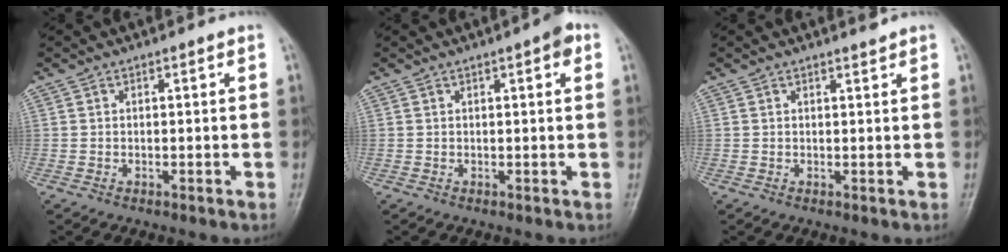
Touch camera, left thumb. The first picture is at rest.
{"total": 2.5, "force": [1.0, 0.6, 2.2], "torque": [-0.022, 0.002, 0.011]}
{"total": 1.0, "force": [1.0, 0.1, 0.4], "torque": [-0.005, -0.007, 0.014]}